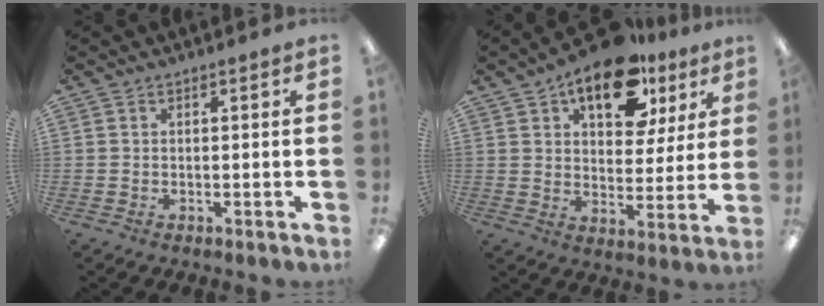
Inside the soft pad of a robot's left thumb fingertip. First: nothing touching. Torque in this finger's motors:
{"motor_torque": [0.31, 0.78, 1.50, -1.26, 0.27]}